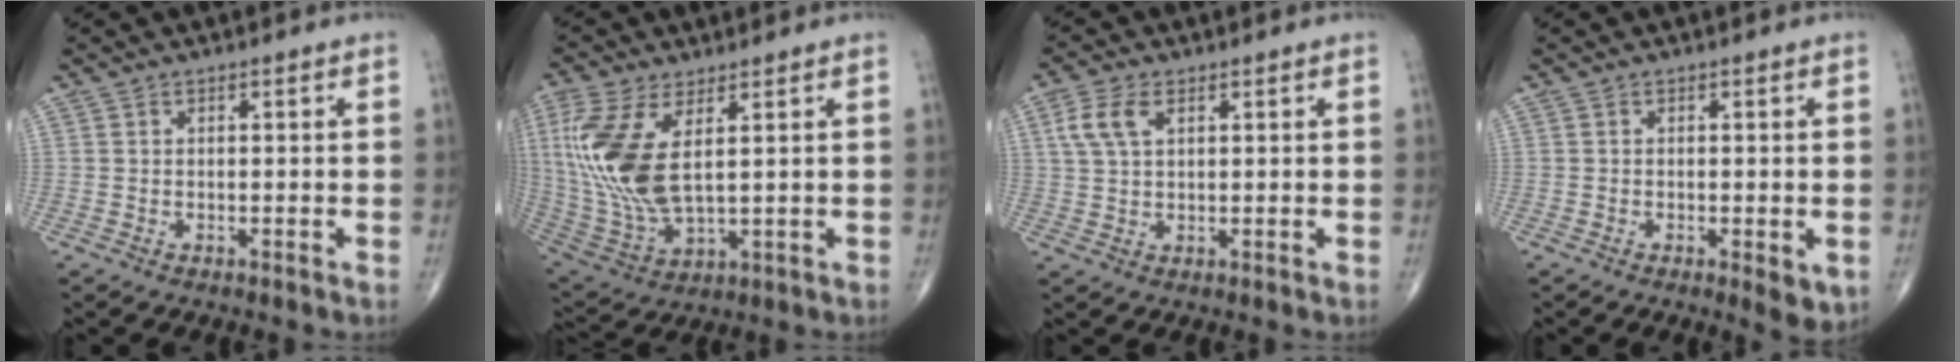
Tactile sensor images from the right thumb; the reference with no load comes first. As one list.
[{"total": 16.0, "force": [3.7, 7.3, 13.7], "torque": [-0.317, -0.016, 0.085]}, {"total": 5.6, "force": [2.0, 3.1, 4.1], "torque": [-0.094, 0.007, 0.043]}, {"total": 3.5, "force": [-1.0, 1.3, 3.2], "torque": [-0.040, -0.009, -0.015]}]